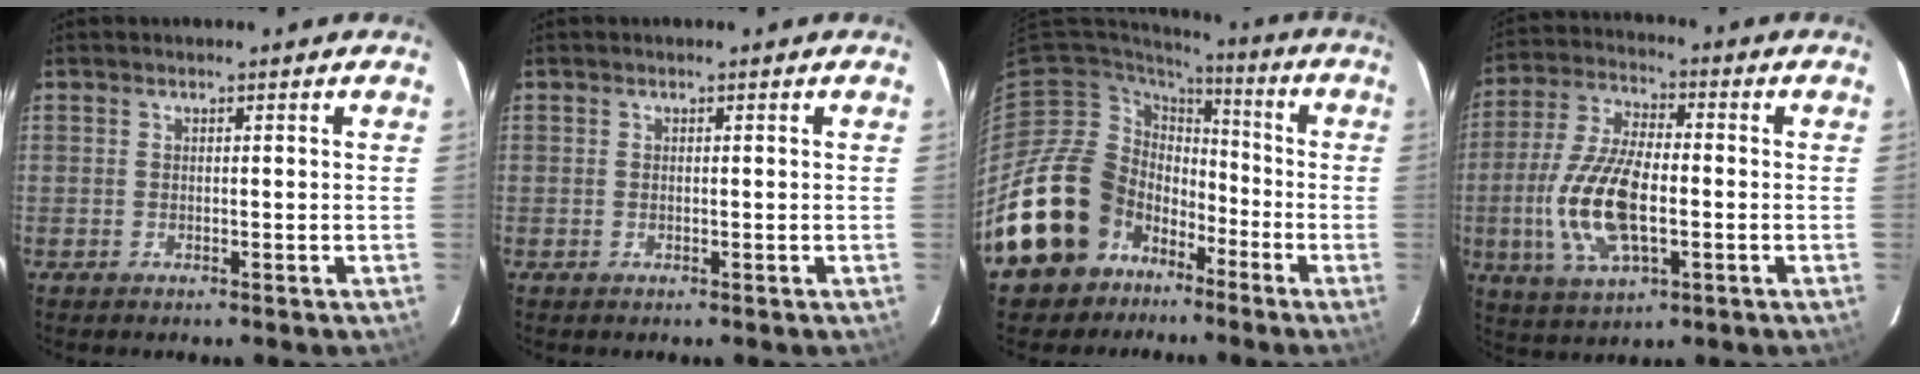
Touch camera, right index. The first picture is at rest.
{"total": 0.0}
{"total": 19.2, "force": [-9.9, 14.8, 7.0], "torque": [-0.168, 0.030, -0.152]}
{"total": 15.0, "force": [-2.9, 6.4, 13.3], "torque": [-0.283, -0.002, -0.053]}